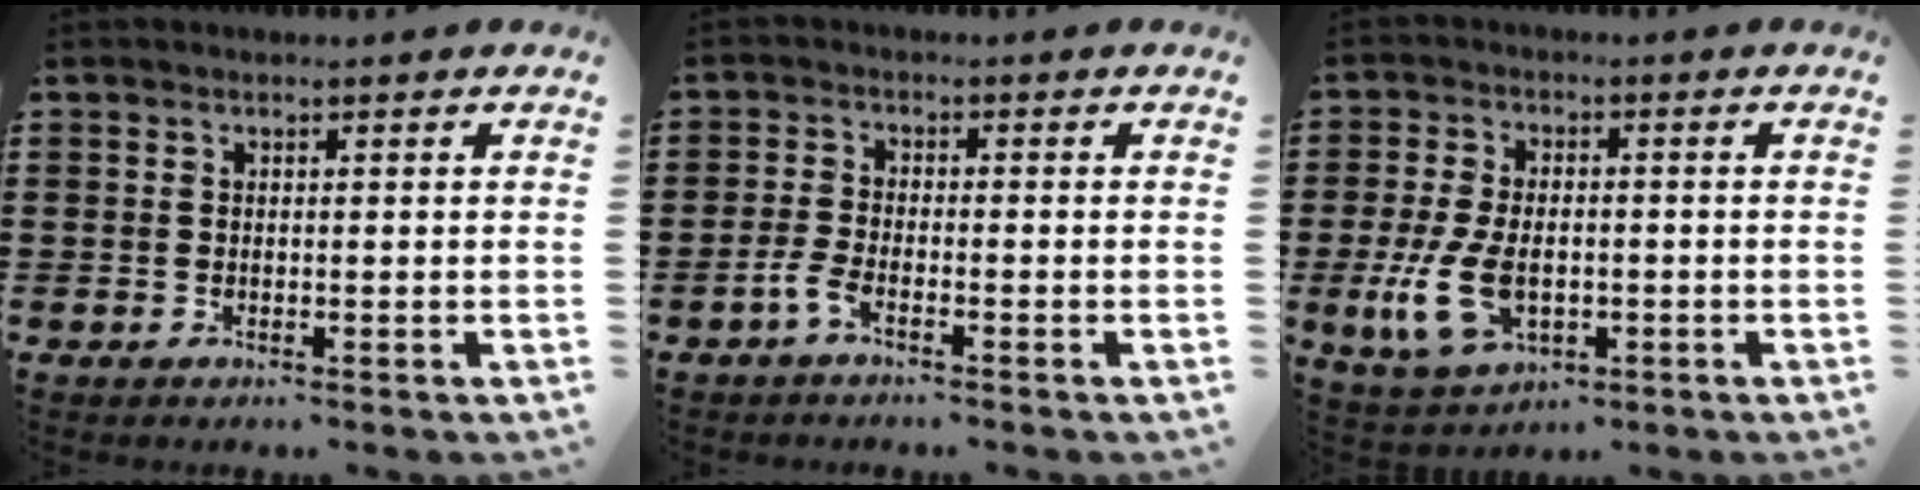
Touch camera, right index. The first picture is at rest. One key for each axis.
{"total": 2.7, "fx": -1.8, "fy": 0.5, "fz": 2.0, "tx": -0.057, "ty": -0.005, "tz": -0.040}
{"total": 9.1, "fx": -2.1, "fy": 5.3, "fz": 7.1, "tx": -0.173, "ty": -0.005, "tz": -0.043}